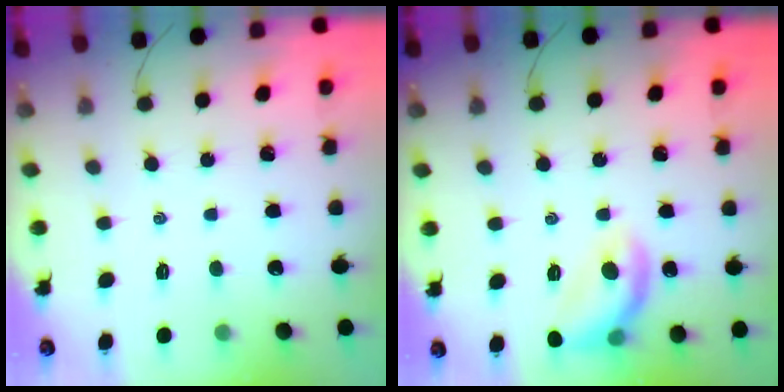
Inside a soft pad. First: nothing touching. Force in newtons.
{"total": 10.9, "press": 10.9, "slide": 0.4}